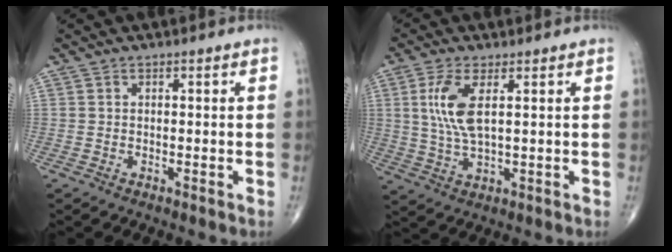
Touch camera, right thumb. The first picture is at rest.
{"total": 7.9, "force": [2.1, 2.8, 7.1], "torque": [-0.162, -0.008, 0.046]}